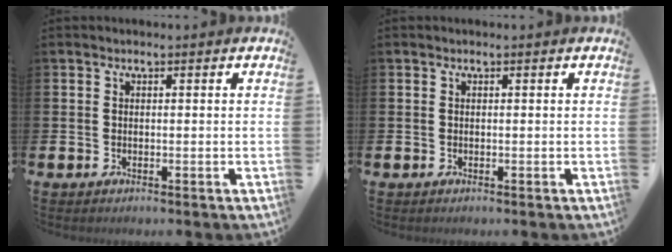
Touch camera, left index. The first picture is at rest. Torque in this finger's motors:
{"motor_torque": [0.22, 0.38, 0.05, 0.02]}